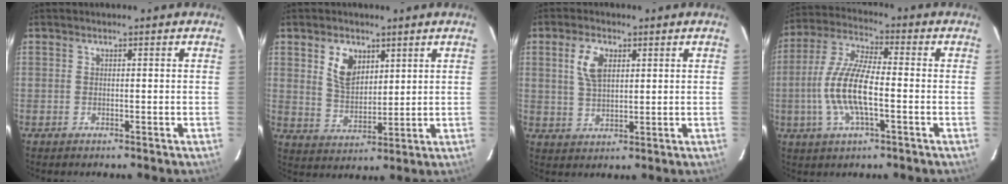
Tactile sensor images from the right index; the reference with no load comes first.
{"total": 7.4, "force": [3.5, 4.7, 4.6], "torque": [-0.083, 0.008, 0.072]}
{"total": 6.0, "force": [2.2, 3.3, 4.6], "torque": [-0.089, 0.009, 0.045]}
{"total": 12.3, "force": [-2.5, 3.7, 11.4], "torque": [-0.240, 0.000, -0.052]}